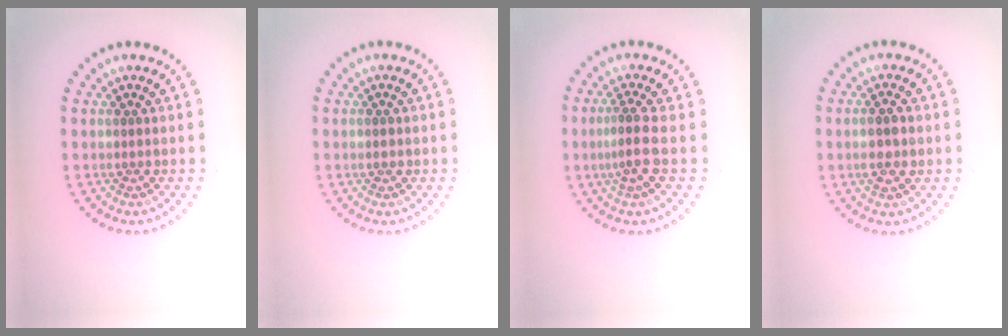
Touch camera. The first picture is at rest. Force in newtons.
{"total": 0.9, "press": 0.9, "slide": 0.1}
{"total": 2.4, "press": 1.7, "slide": 1.7}
{"total": 2.3, "press": 2.2, "slide": 0.6}